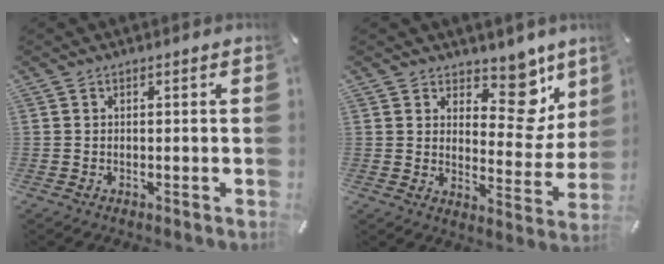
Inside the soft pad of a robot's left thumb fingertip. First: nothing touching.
{"total": 11.8, "force": [7.9, 6.6, 5.8], "torque": [-0.057, -0.075, 0.137]}